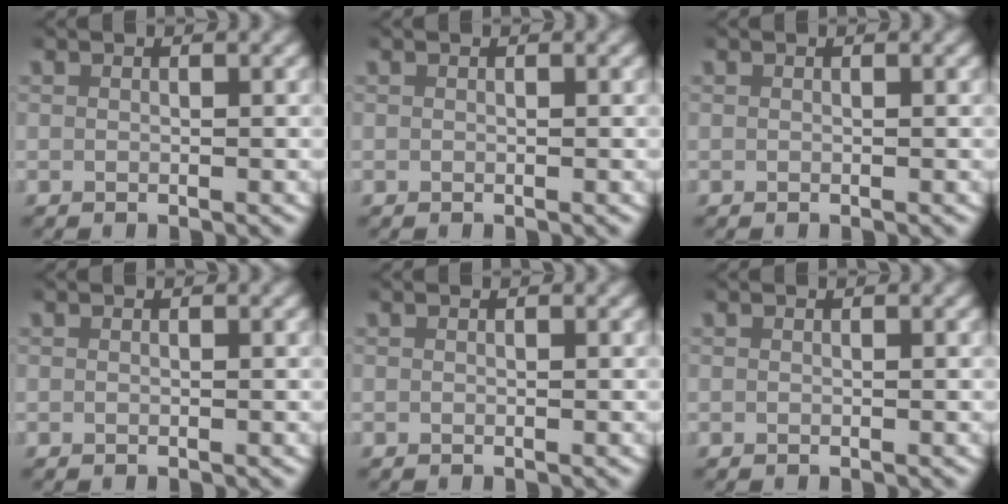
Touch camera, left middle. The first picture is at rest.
{"total": 0.0}
{"total": 0.0}
{"total": 0.0}
{"total": 0.0}
{"total": 0.0}